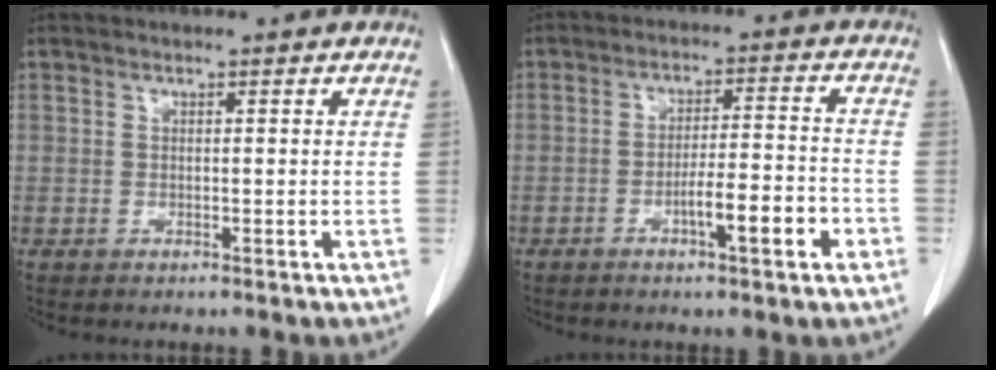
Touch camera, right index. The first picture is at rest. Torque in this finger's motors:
{"motor_torque": [0.93, -0.59, 0.41, 0.11]}